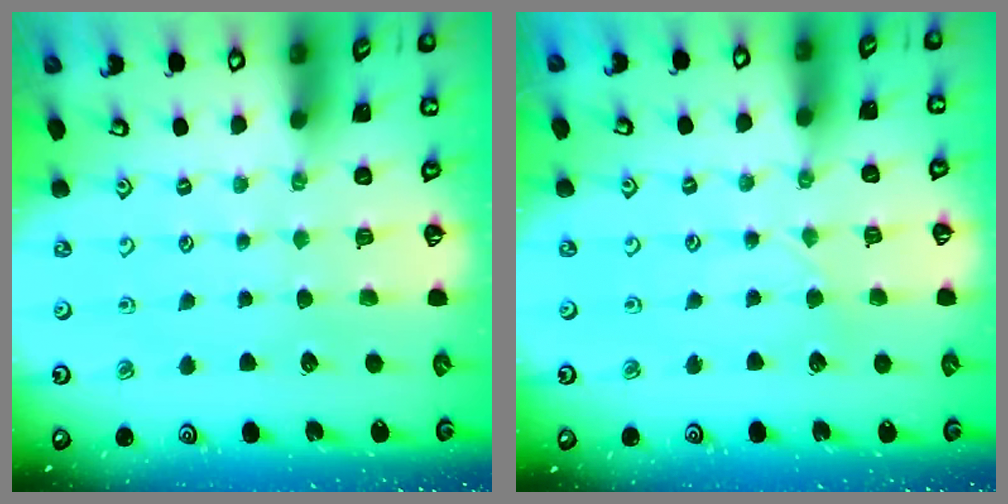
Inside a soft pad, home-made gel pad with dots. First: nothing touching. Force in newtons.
{"total": 2.0, "press": 2.0, "slide": 0.2}